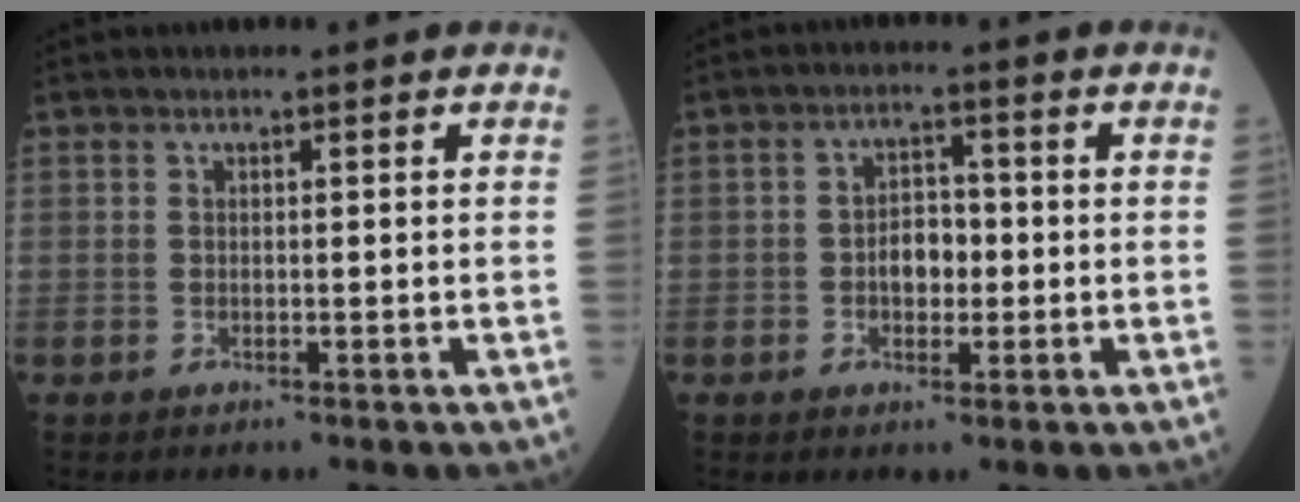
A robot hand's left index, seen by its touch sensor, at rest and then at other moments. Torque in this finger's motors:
{"motor_torque": [0.11, 0.11, 0.05, 0.05]}